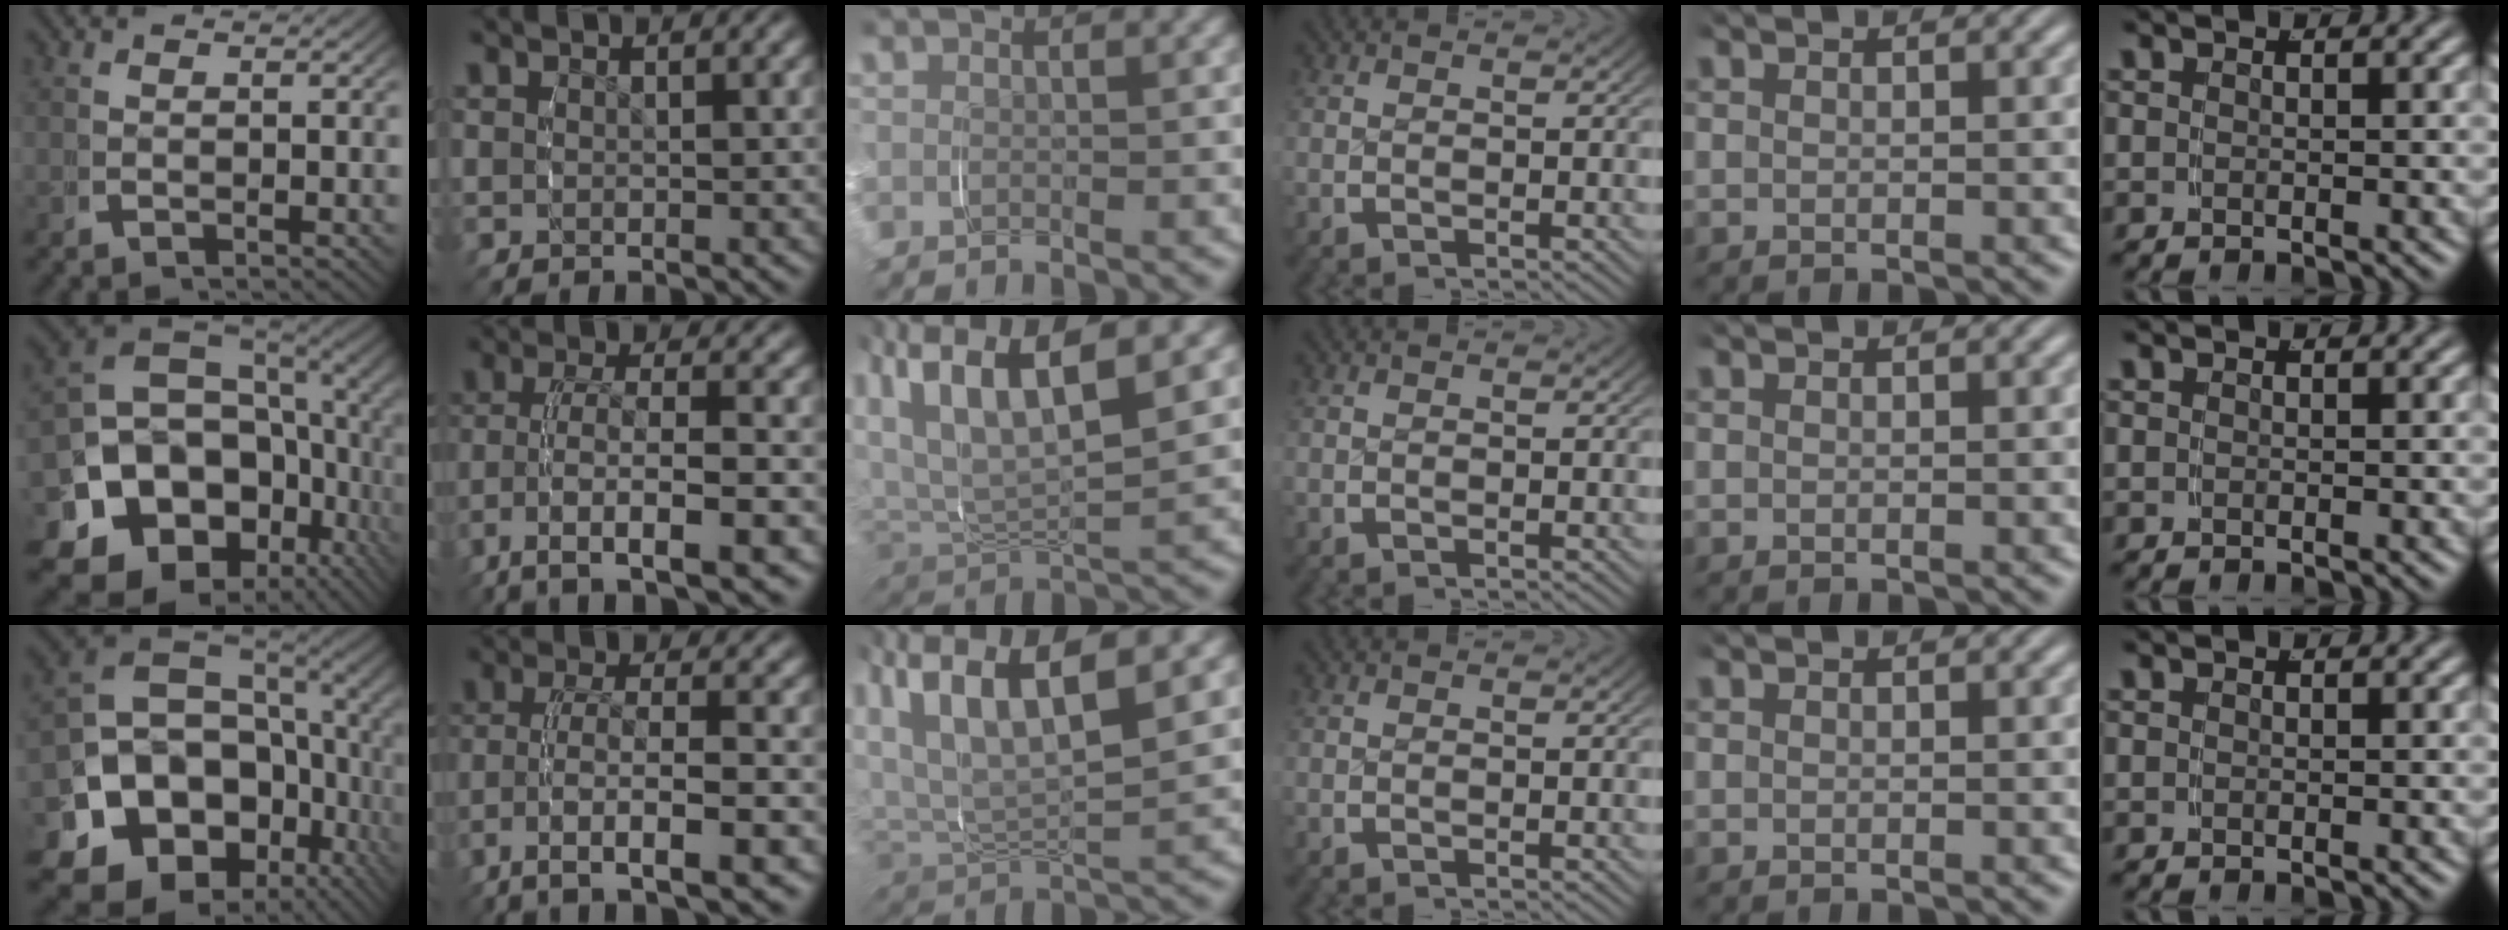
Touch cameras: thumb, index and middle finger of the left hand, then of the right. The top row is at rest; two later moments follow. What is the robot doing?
{"motion": "grasp_and_lifting", "object": "shirt"}